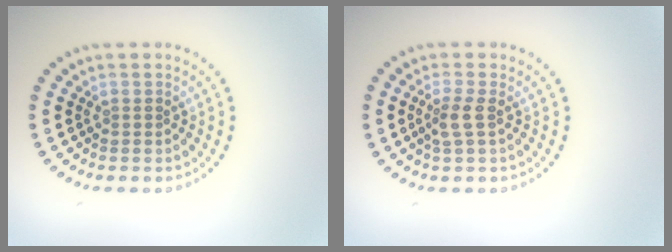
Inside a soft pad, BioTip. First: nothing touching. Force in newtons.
{"total": 1.7, "press": 1.4, "slide": 0.8}